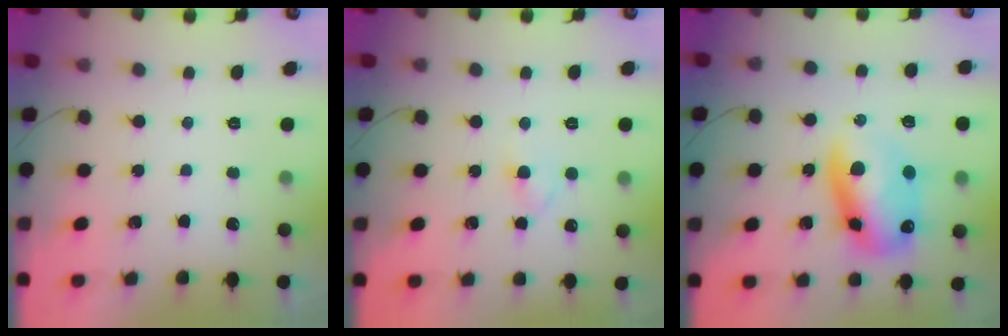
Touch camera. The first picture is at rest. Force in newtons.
{"total": 2.9, "press": 2.7, "slide": 1.2}
{"total": 13.4, "press": 13.0, "slide": 3.2}